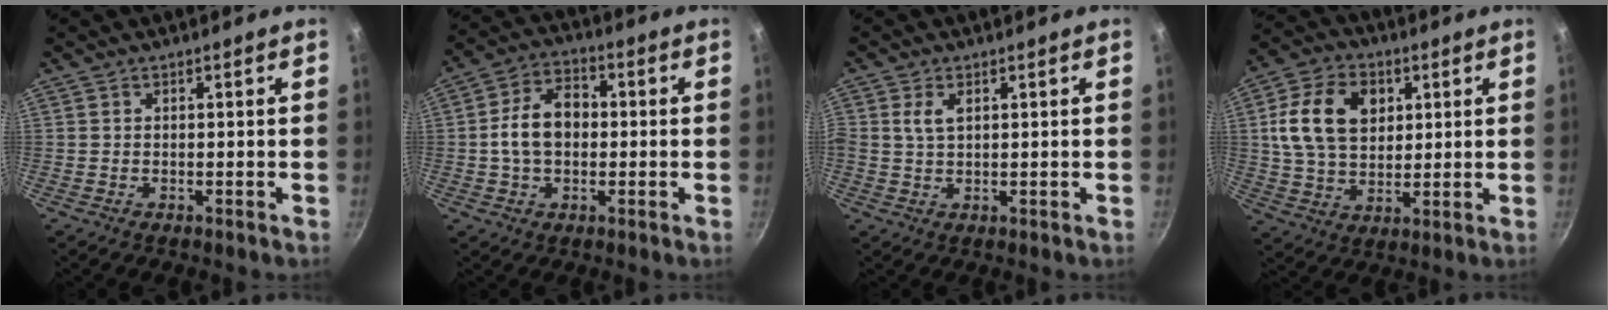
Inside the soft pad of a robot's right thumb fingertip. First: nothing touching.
{"total": 10.0, "force": [-0.1, 7.0, 7.2], "torque": [-0.102, 0.027, -0.013]}
{"total": 3.1, "force": [1.0, 1.7, 2.3], "torque": [-0.043, -0.002, 0.020]}
{"total": 14.7, "force": [3.8, 10.4, 9.7], "torque": [-0.159, 0.001, 0.064]}